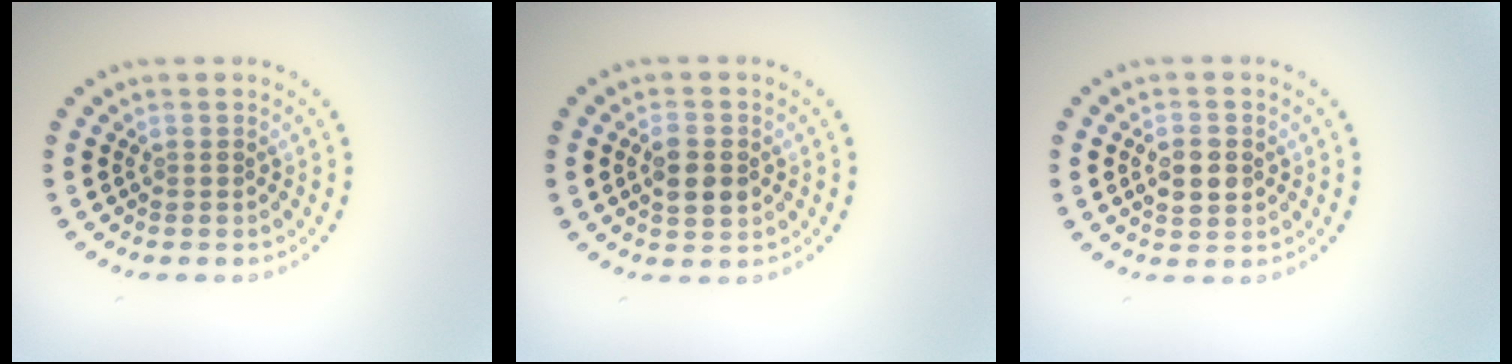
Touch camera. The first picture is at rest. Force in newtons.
{"total": 2.7, "press": 2.7, "slide": 0.3}
{"total": 2.5, "press": 2.5, "slide": 0.2}